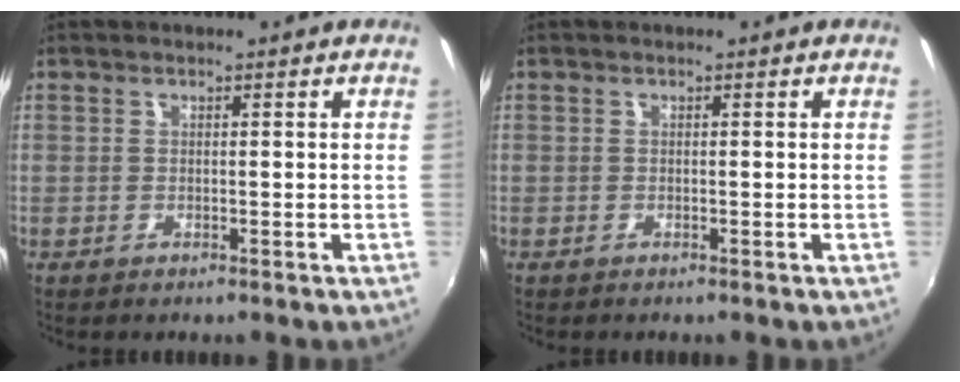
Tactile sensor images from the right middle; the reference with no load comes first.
{"total": 0.0}